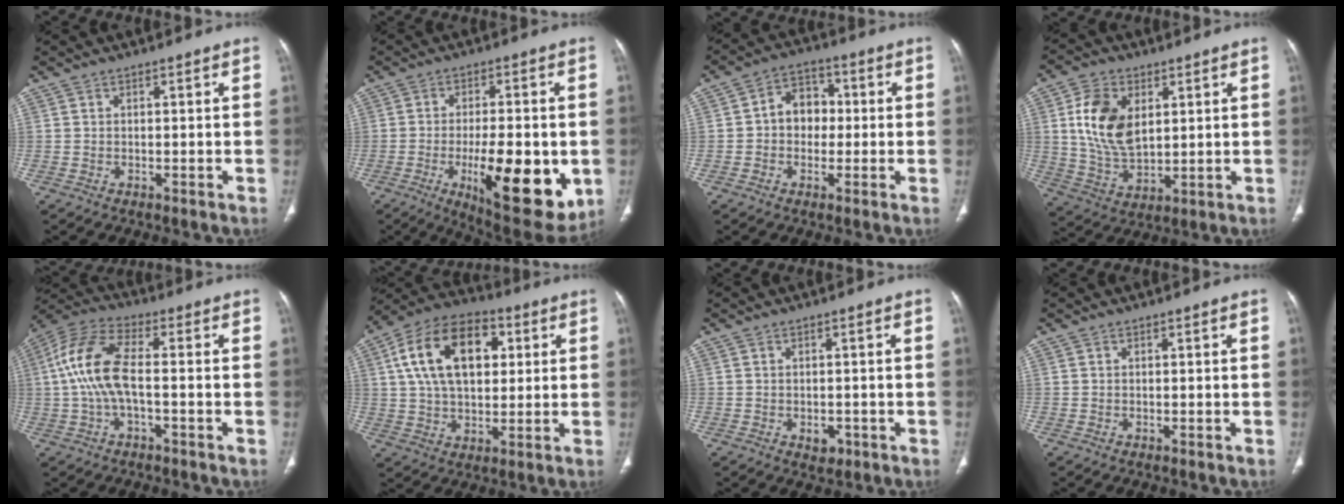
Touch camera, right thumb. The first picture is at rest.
{"total": 20.0, "force": [-5.0, 7.3, 18.0], "torque": [-0.233, -0.016, -0.054]}
{"total": 7.4, "force": [0.0, 5.9, 4.4], "torque": [-0.037, 0.020, -0.011]}
{"total": 12.7, "force": [3.3, 7.9, 9.4], "torque": [-0.163, -0.017, 0.070]}
{"total": 11.6, "force": [-0.6, 4.9, 10.4], "torque": [-0.238, 0.034, -0.016]}
{"total": 18.8, "force": [4.9, 11.4, 14.1], "torque": [-0.224, 0.009, 0.078]}
{"total": 2.4, "force": [-0.9, 1.8, 1.4], "torque": [-0.010, 0.002, -0.006]}
{"total": 0.0}